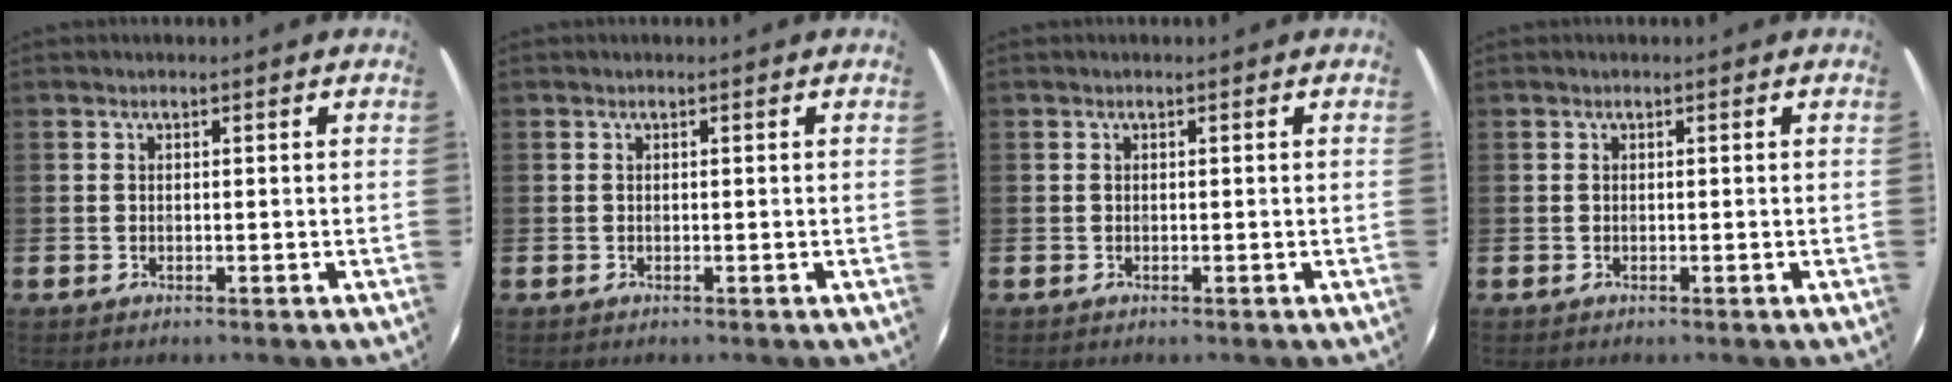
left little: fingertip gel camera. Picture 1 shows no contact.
{"total": 0.0}
{"total": 0.0}
{"total": 0.0}